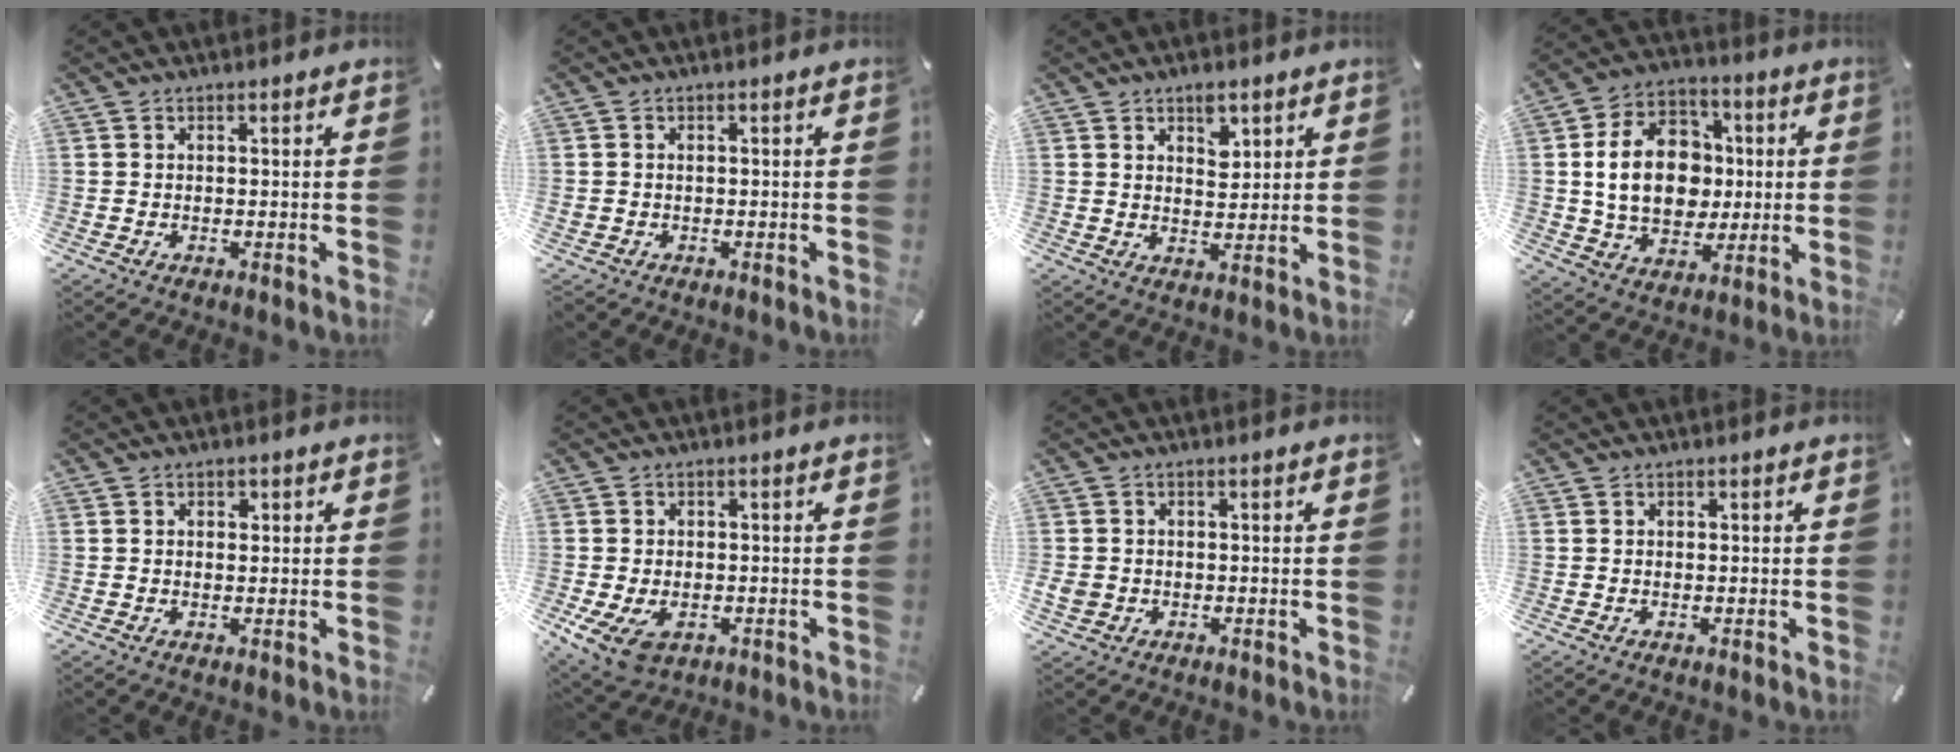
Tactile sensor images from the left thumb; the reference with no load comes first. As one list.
[{"total": 1.0, "force": [-0.3, 0.8, 0.5], "torque": [-0.012, 0.003, -0.007]}, {"total": 5.4, "force": [3.1, 3.3, 2.8], "torque": [-0.025, -0.017, 0.047]}, {"total": 17.3, "force": [0.7, 13.6, 10.7], "torque": [-0.212, 0.014, 0.017]}, {"total": 1.4, "force": [0.3, 1.1, 0.8], "torque": [-0.011, 0.004, 0.002]}, {"total": 6.8, "force": [-2.5, 4.8, 4.1], "torque": [-0.098, 0.007, -0.044]}, {"total": 2.9, "force": [-0.7, 2.5, 1.2], "torque": [-0.028, 0.001, -0.015]}, {"total": 0.0}]